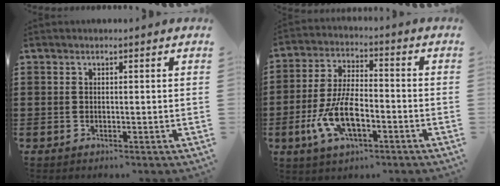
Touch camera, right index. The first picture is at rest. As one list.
[{"total": 9.4, "force": [-3.4, 4.2, 7.7], "torque": [-0.172, -0.005, -0.068]}]